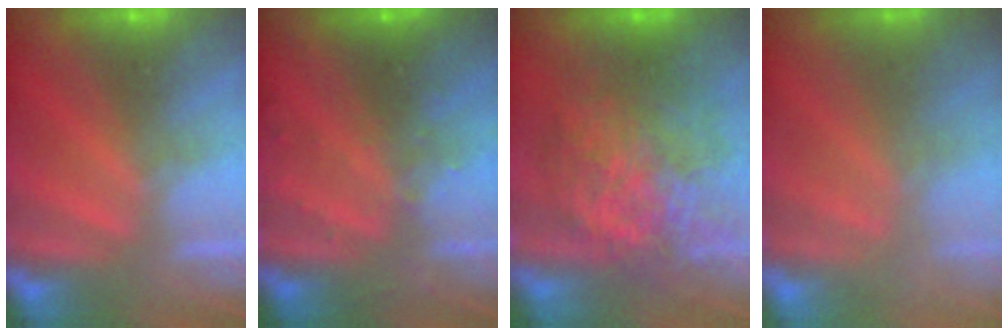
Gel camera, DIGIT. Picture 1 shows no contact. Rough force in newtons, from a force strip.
{"total": 3.3}
{"total": 7.5}
{"total": 2.2}